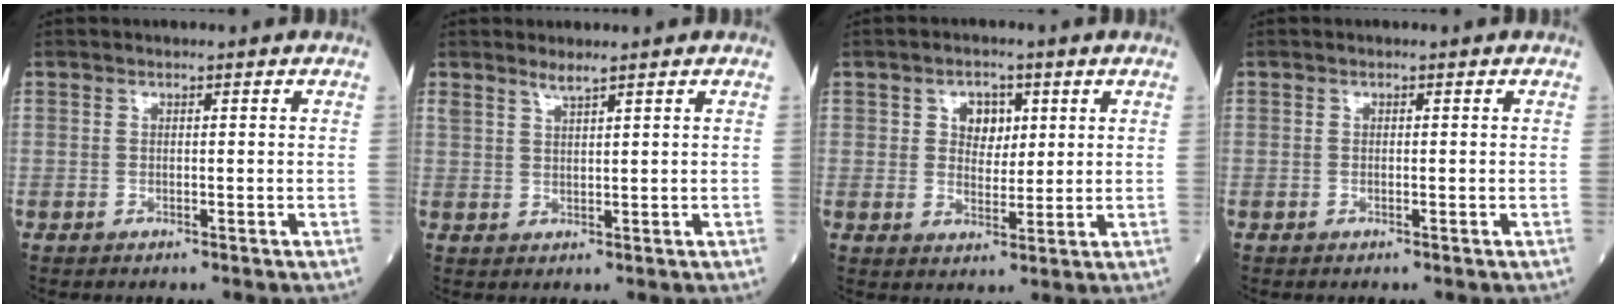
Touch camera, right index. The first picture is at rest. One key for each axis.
{"total": 2.7, "fx": 2.2, "fy": 0.6, "fz": 1.4, "tx": -0.038, "ty": 0.009, "tz": 0.051}
{"total": 6.5, "fx": 2.1, "fy": 4.7, "fz": 4.0, "tx": -0.083, "ty": 0.015, "tz": 0.043}
{"total": 0.0}